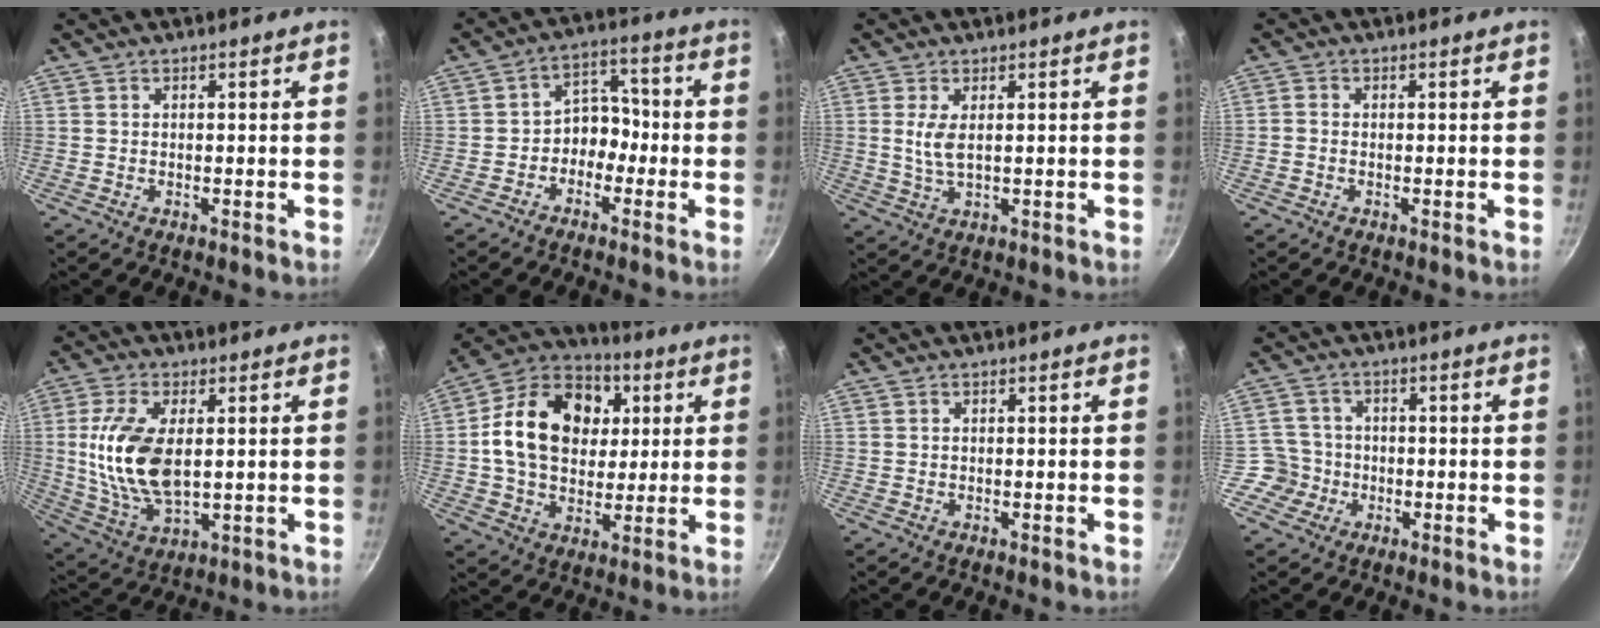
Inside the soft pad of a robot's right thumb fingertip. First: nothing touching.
{"total": 6.2, "force": [-2.3, 4.9, 3.2], "torque": [0.001, 0.043, -0.048]}
{"total": 4.0, "force": [0.8, 1.5, 3.6], "torque": [-0.077, -0.006, 0.020]}
{"total": 0.8, "force": [-0.5, 0.6, 0.4], "torque": [-0.009, 0.003, -0.014]}
{"total": 14.9, "force": [1.7, 7.7, 12.7], "torque": [-0.246, -0.008, 0.039]}
{"total": 20.2, "force": [3.7, 15.2, 12.8], "torque": [-0.188, 0.017, 0.053]}
{"total": 0.0}
{"total": 4.9, "force": [-1.8, 4.5, 0.2], "torque": [0.029, 0.023, -0.039]}